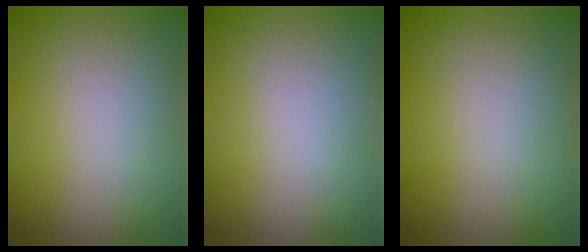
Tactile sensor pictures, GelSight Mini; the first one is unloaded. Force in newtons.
{"total": 0.0}
{"total": 0.0}